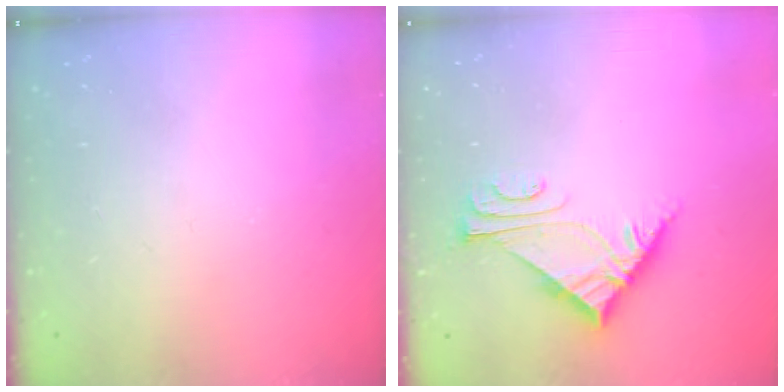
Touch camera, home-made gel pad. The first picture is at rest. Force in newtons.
{"total": 6.4, "press": 6.4, "slide": 0.1}